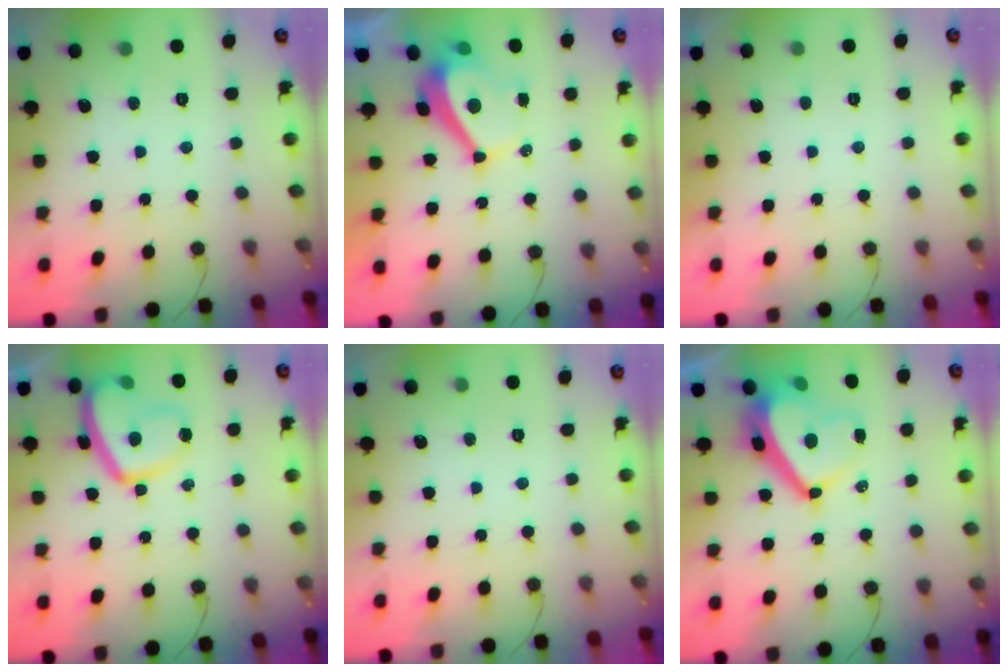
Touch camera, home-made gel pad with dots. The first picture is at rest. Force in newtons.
{"total": 5.3, "press": 5.2, "slide": 0.7}
{"total": 2.2, "press": 2.2, "slide": 0.3}
{"total": 13.4, "press": 13.3, "slide": 1.1}
{"total": 0.0}
{"total": 12.6, "press": 12.6, "slide": 1.5}